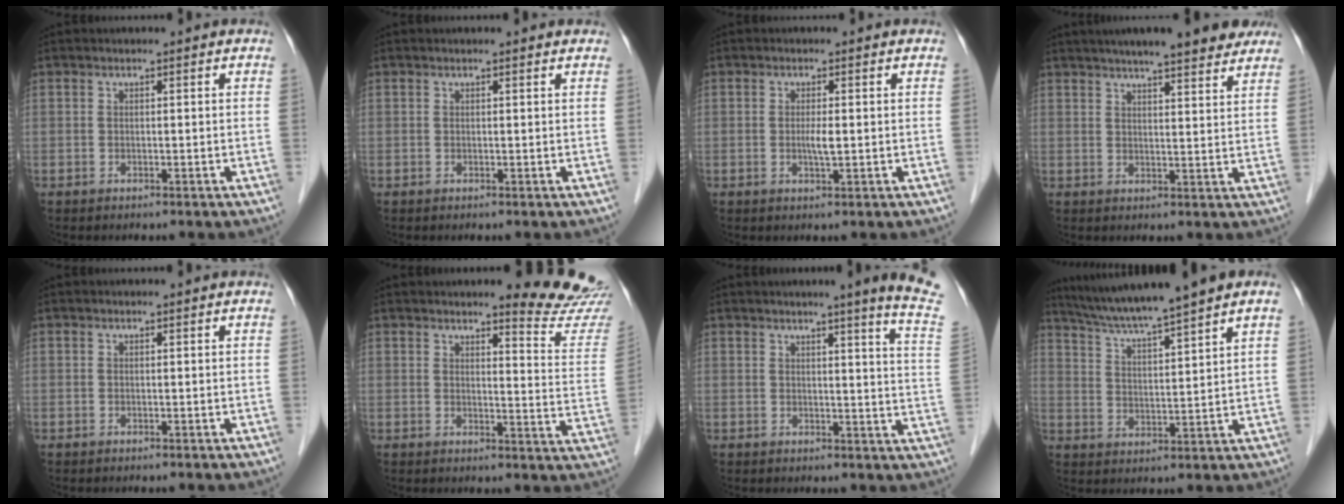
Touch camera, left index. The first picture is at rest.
{"total": 1.2, "force": [1.1, 0.2, 0.4], "torque": [-0.013, 0.005, 0.009]}
{"total": 2.0, "force": [-0.1, 0.2, 2.0], "torque": [-0.040, -0.002, -0.001]}
{"total": 15.1, "force": [12.5, 2.1, 8.2], "torque": [-0.119, 0.026, 0.160]}
{"total": 0.0}
{"total": 10.6, "force": [10.2, -0.6, 2.7], "torque": [-0.020, -0.087, 0.098]}
{"total": 10.5, "force": [8.5, -1.9, 5.9], "torque": [-0.070, -0.055, 0.074]}
{"total": 11.1, "force": [9.5, -1.4, 5.7], "torque": [-0.098, 0.015, 0.160]}